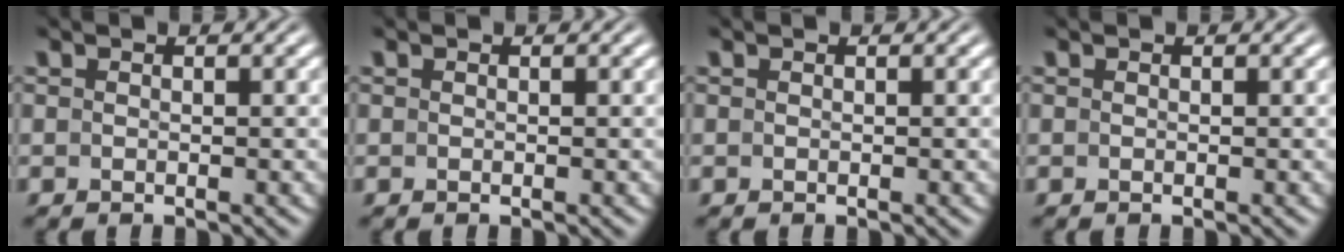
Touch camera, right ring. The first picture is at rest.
{"total": 0.0}
{"total": 0.0}
{"total": 0.0}